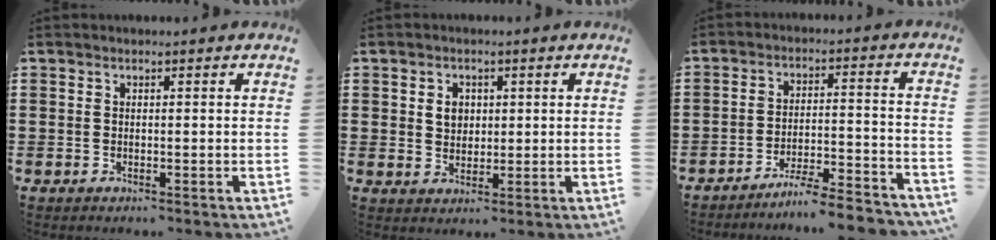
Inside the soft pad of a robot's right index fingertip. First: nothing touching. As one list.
[{"total": 3.0, "force": [0.7, 2.5, 1.5], "torque": [-0.039, 0.010, 0.011]}, {"total": 6.1, "force": [-5.7, -0.4, 2.2], "torque": [-0.043, -0.010, -0.112]}]